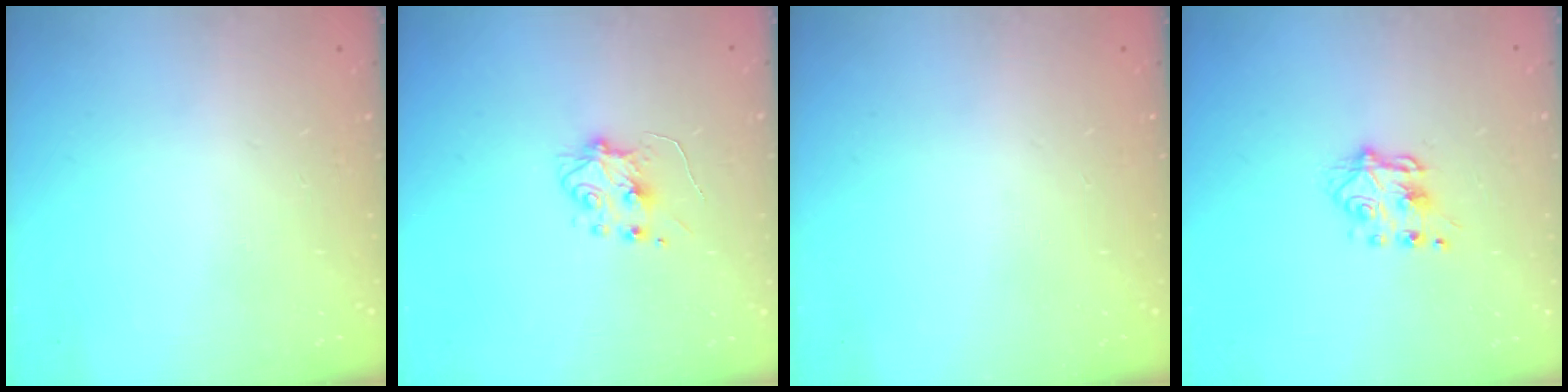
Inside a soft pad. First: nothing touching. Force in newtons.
{"total": 5.9, "press": 5.9, "slide": 0.9}
{"total": 0.0}
{"total": 6.5, "press": 6.5, "slide": 0.6}